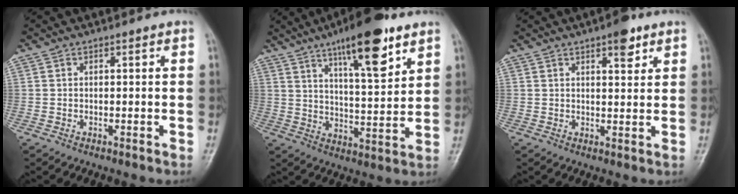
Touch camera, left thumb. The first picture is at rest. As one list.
[{"total": 15.9, "force": [9.5, 4.4, 12.0], "torque": [-0.163, -0.045, 0.151]}, {"total": 4.7, "force": [2.9, 1.7, 3.3], "torque": [-0.033, -0.014, 0.038]}]